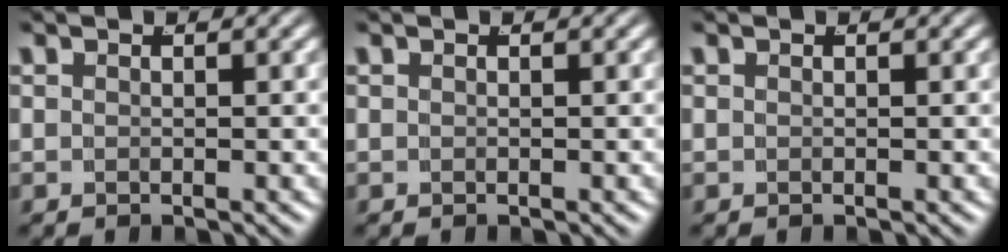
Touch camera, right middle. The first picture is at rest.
{"total": 0.0}
{"total": 0.0}